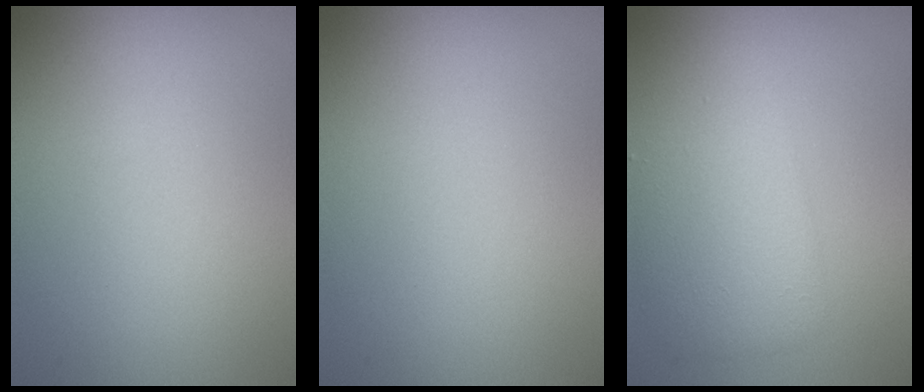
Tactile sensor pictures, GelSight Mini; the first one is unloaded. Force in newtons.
{"total": 0.0}
{"total": 4.3, "press": 4.2, "slide": 0.2}